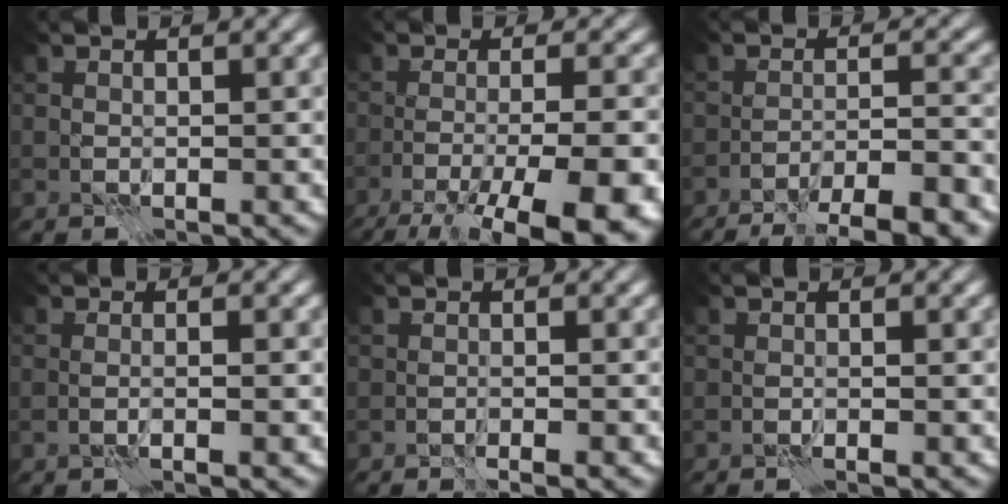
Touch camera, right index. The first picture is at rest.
{"total": 12.9, "force": [-8.4, 3.0, 9.4], "torque": [-0.132, -0.026, -0.110]}
{"total": 9.2, "force": [-7.6, 1.3, 5.0], "torque": [-0.063, -0.001, -0.103]}
{"total": 1.1, "force": [-0.3, -0.1, 1.1], "torque": [-0.013, -0.008, -0.013]}
{"total": 1.2, "force": [-1.0, -0.4, 0.4], "torque": [-0.003, 0.004, -0.019]}
{"total": 0.7, "force": [-0.4, -0.5, -0.2], "torque": [0.004, 0.001, -0.009]}